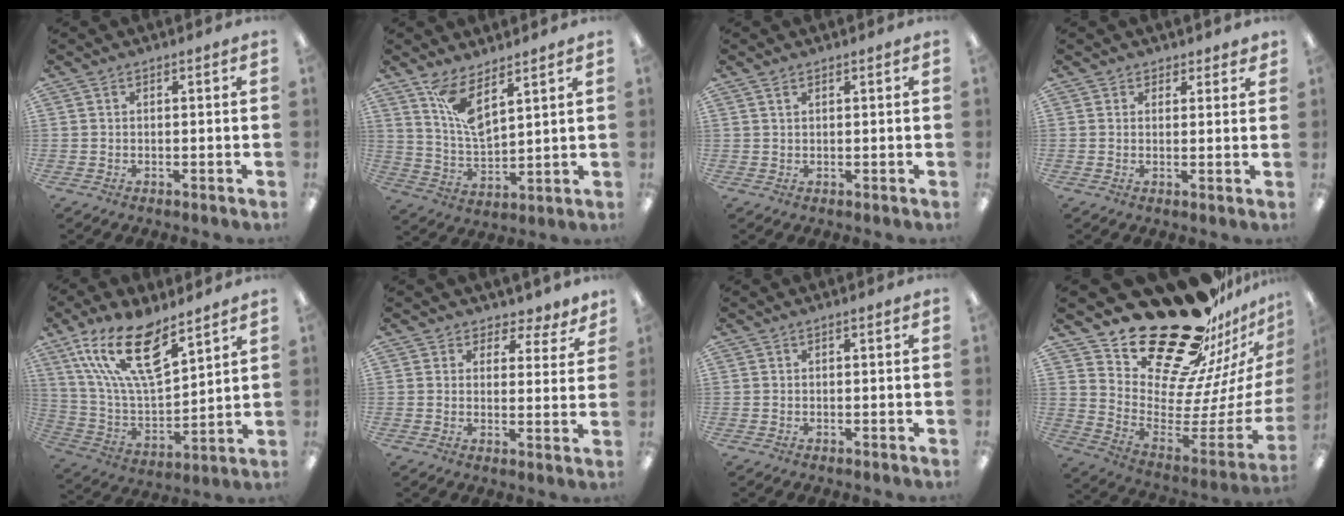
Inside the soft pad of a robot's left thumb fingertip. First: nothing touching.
{"total": 9.7, "force": [6.8, 3.3, 6.1], "torque": [-0.119, -0.038, 0.123]}
{"total": 1.2, "force": [0.8, 0.6, 0.6], "torque": [-0.015, 0.001, 0.015]}
{"total": 2.1, "force": [1.5, 1.5, 0.2], "torque": [0.003, -0.002, 0.027]}
{"total": 20.5, "force": [13.0, 7.8, 13.8], "torque": [-0.285, -0.070, 0.225]}
{"total": 3.6, "force": [2.6, 2.5, 0.4], "torque": [0.005, -0.017, 0.043]}
{"total": 0.0}
{"total": 28.4, "force": [22.2, 12.7, 12.3], "torque": [-0.157, -0.184, 0.414]}